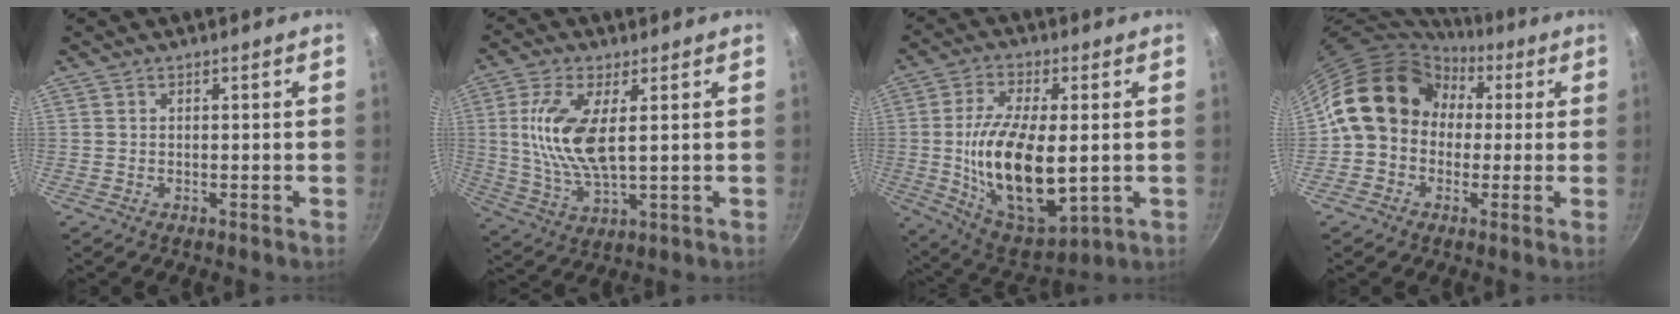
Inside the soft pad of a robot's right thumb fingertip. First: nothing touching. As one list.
[{"total": 12.3, "force": [2.3, 5.1, 11.0], "torque": [-0.229, -0.006, 0.048]}, {"total": 20.0, "force": [-0.7, 9.1, 17.7], "torque": [-0.316, -0.003, -0.001]}, {"total": 14.2, "force": [2.4, 12.0, 7.3], "torque": [-0.086, 0.034, 0.021]}]